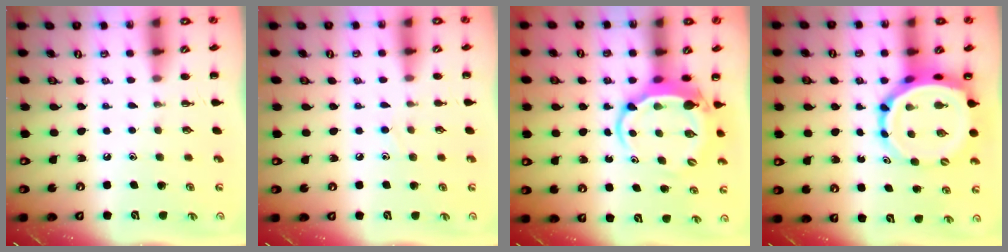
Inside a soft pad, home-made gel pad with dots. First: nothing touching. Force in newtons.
{"total": 5.9, "press": 5.4, "slide": 2.3}
{"total": 6.2, "press": 6.1, "slide": 1.1}
{"total": 9.1, "press": 8.9, "slide": 1.9}